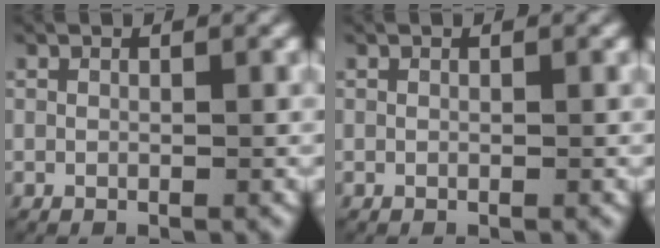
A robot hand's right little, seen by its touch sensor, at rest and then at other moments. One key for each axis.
{"total": 0.0}